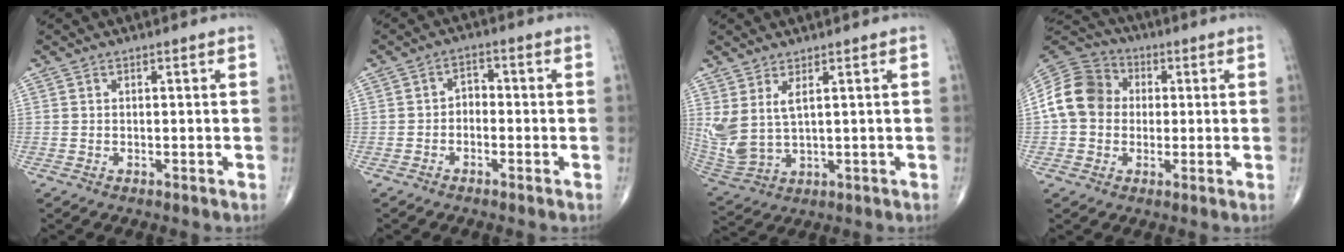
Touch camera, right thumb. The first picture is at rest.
{"total": 2.8, "force": [-1.0, 2.0, 1.6], "torque": [-0.010, 0.020, -0.029]}
{"total": 8.2, "force": [2.8, 3.7, 6.8], "torque": [-0.160, -0.013, 0.073]}
{"total": 12.4, "force": [0.6, 10.6, 6.4], "torque": [-0.108, 0.030, -0.002]}